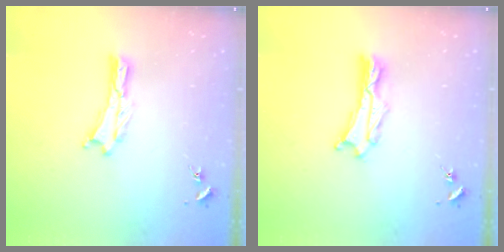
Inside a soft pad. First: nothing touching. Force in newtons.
{"total": 1.2, "press": 1.2, "slide": 0.2}